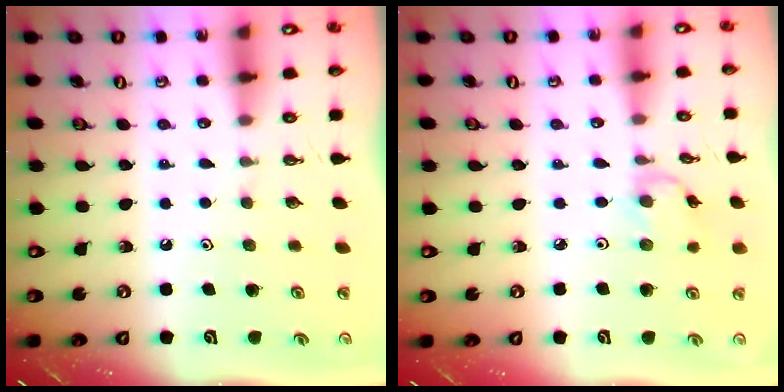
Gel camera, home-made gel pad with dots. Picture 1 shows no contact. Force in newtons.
{"total": 2.6, "press": 2.6, "slide": 0.2}